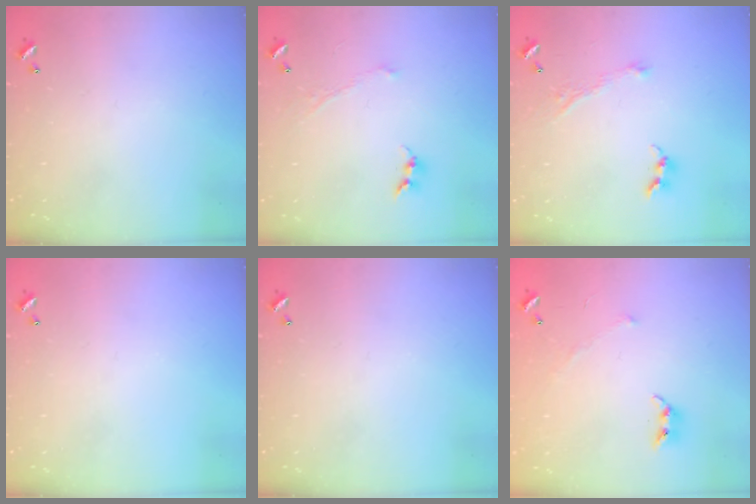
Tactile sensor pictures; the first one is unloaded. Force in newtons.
{"total": 1.0, "press": 0.9, "slide": 0.4}
{"total": 2.9, "press": 2.8, "slide": 0.4}
{"total": 0.0}
{"total": 0.0}
{"total": 4.2, "press": 4.2, "slide": 0.9}